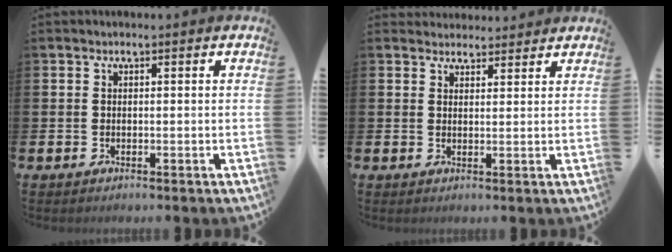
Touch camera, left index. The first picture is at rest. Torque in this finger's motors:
{"motor_torque": [1.00, -1.14, 0.08, -0.03]}